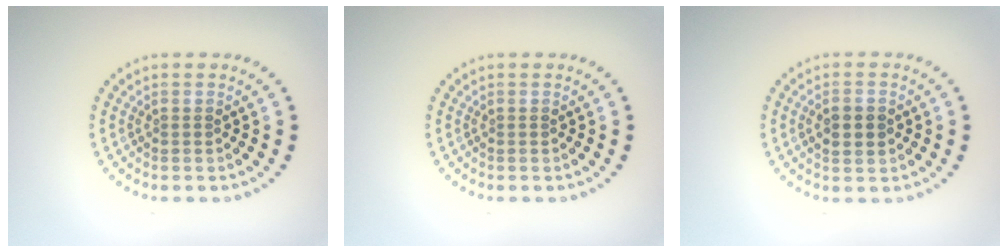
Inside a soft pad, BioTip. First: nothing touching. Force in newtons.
{"total": 0.0}
{"total": 2.2, "press": 2.2, "slide": 0.1}